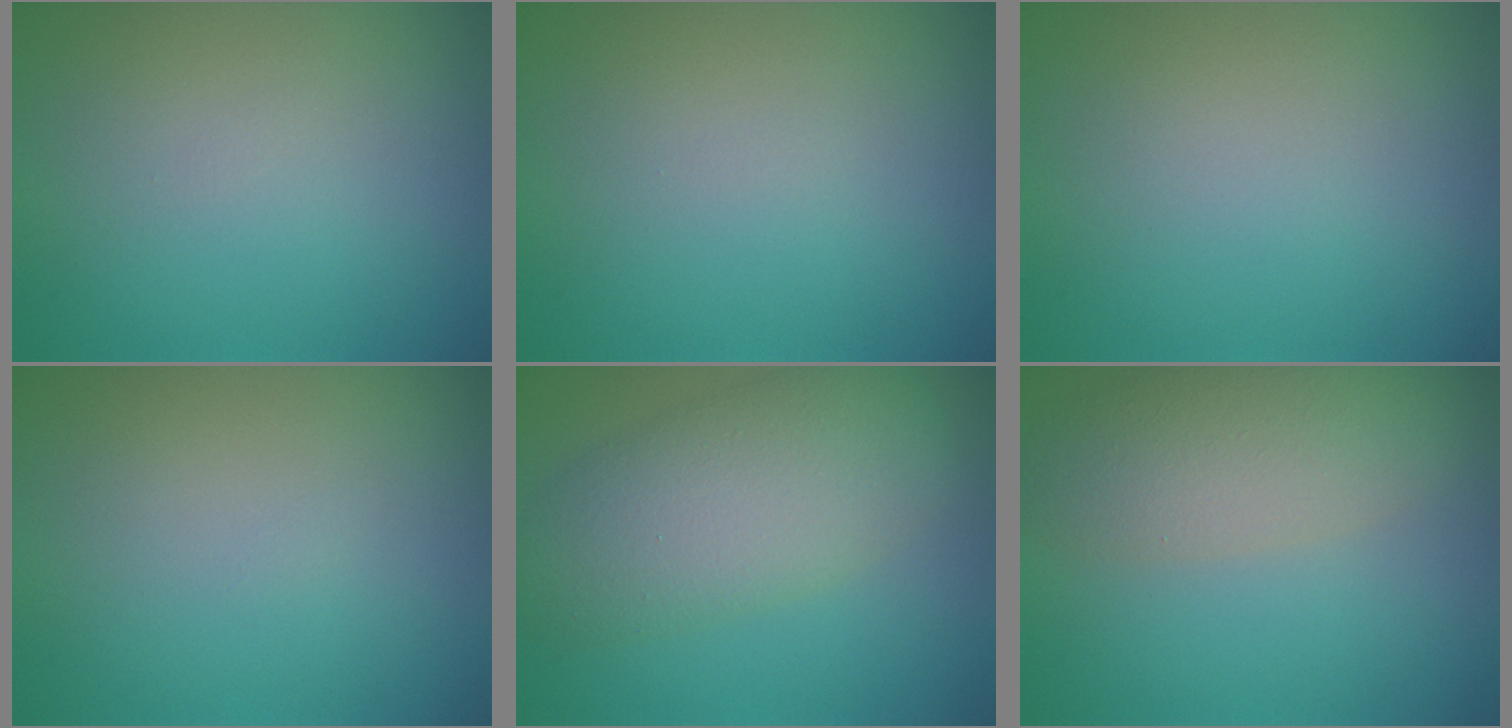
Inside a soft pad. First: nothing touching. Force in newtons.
{"total": 0.0}
{"total": 0.0}
{"total": 0.0}
{"total": 6.7, "press": 6.7, "slide": 0.3}
{"total": 4.9, "press": 4.9, "slide": 0.5}